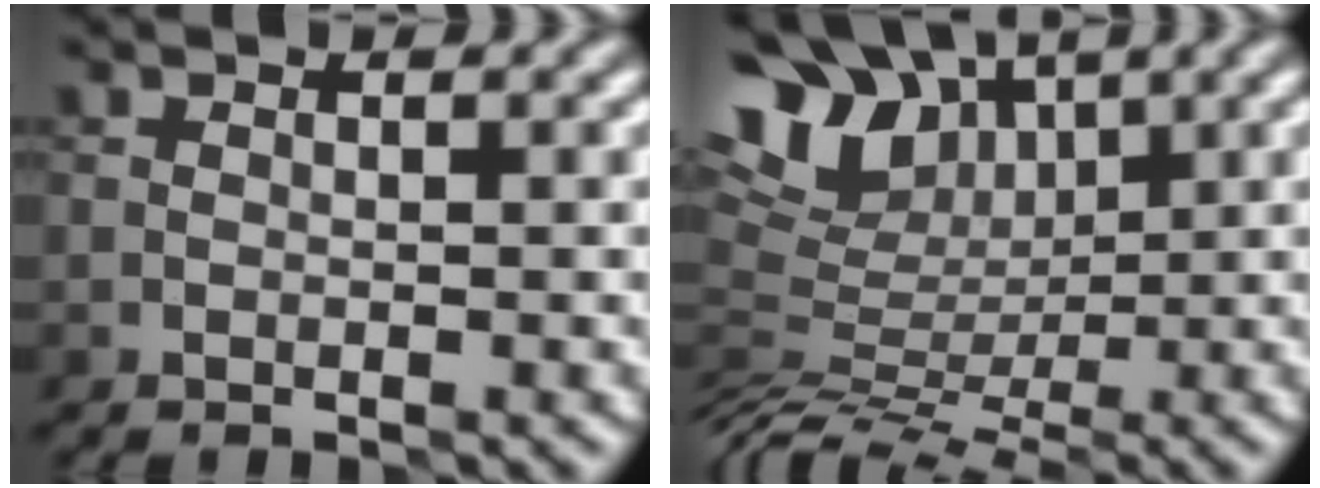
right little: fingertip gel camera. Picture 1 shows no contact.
{"total": 9.9, "force": [4.0, 6.6, 6.3], "torque": [-0.132, 0.033, 0.091]}